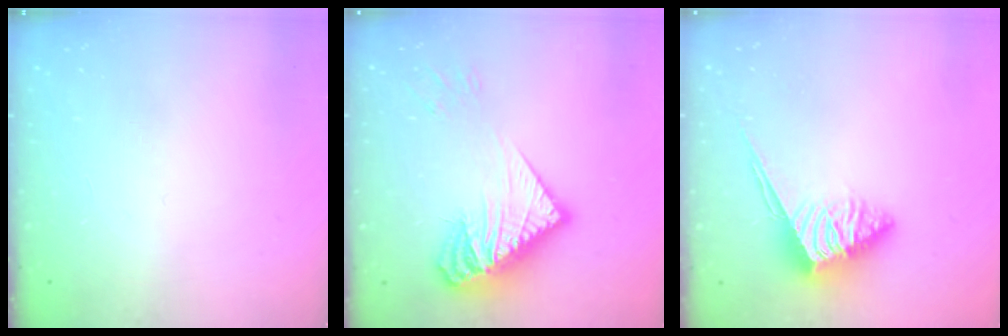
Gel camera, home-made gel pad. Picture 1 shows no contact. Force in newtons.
{"total": 17.9, "press": 17.8, "slide": 1.8}
{"total": 6.5, "press": 6.5, "slide": 0.4}